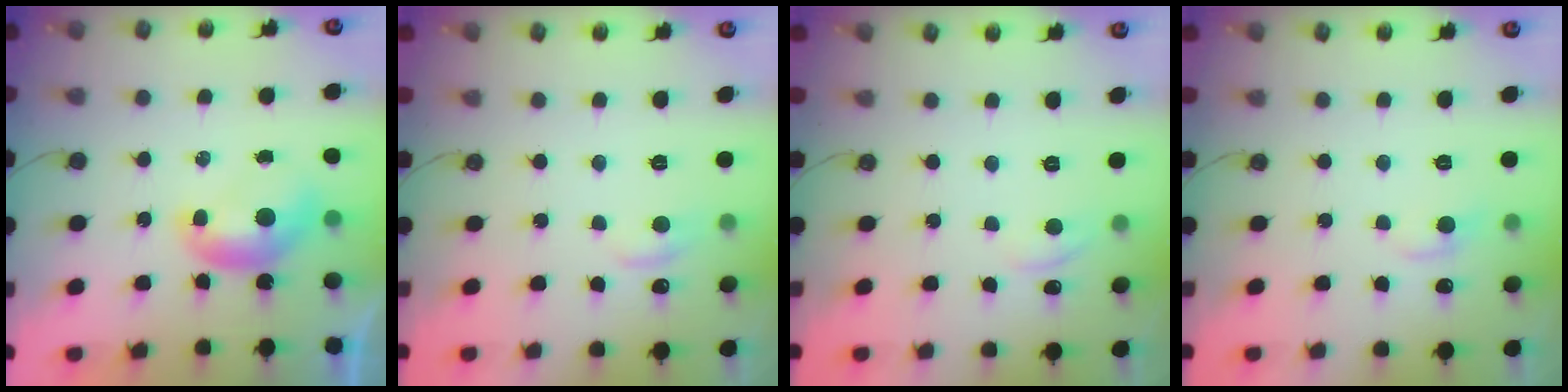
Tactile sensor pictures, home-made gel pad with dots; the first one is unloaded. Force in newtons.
{"total": 1.1, "press": 0.7, "slide": 0.8}
{"total": 1.7, "press": 1.7, "slide": 0.3}
{"total": 0.8, "press": 0.1, "slide": 0.8}